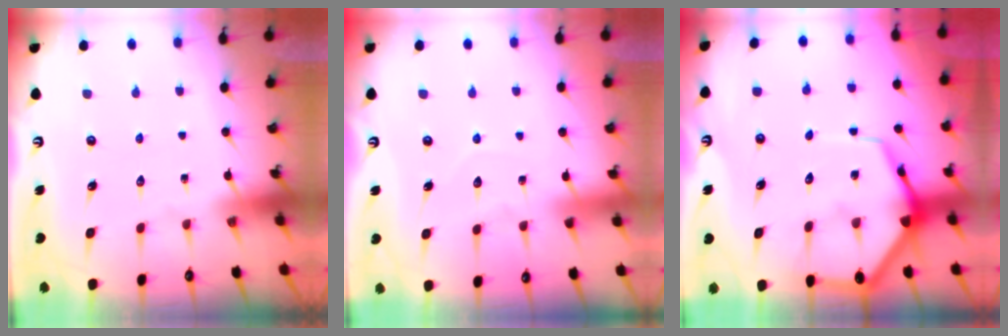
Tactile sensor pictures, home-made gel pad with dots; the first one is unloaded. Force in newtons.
{"total": 4.6, "press": 4.6, "slide": 0.4}
{"total": 9.6, "press": 9.6, "slide": 1.0}